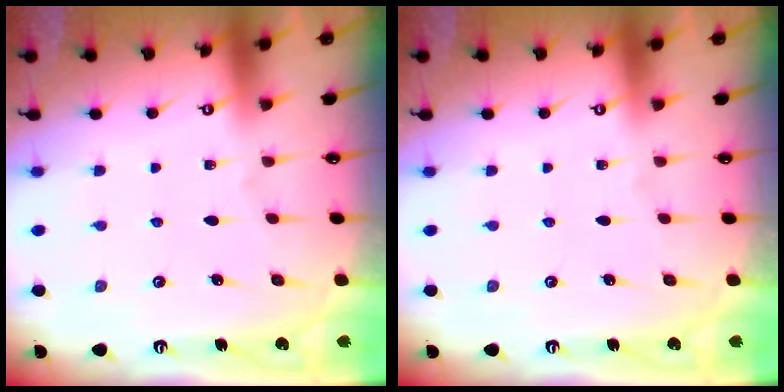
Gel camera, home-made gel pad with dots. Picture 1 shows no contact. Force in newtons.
{"total": 0.0}